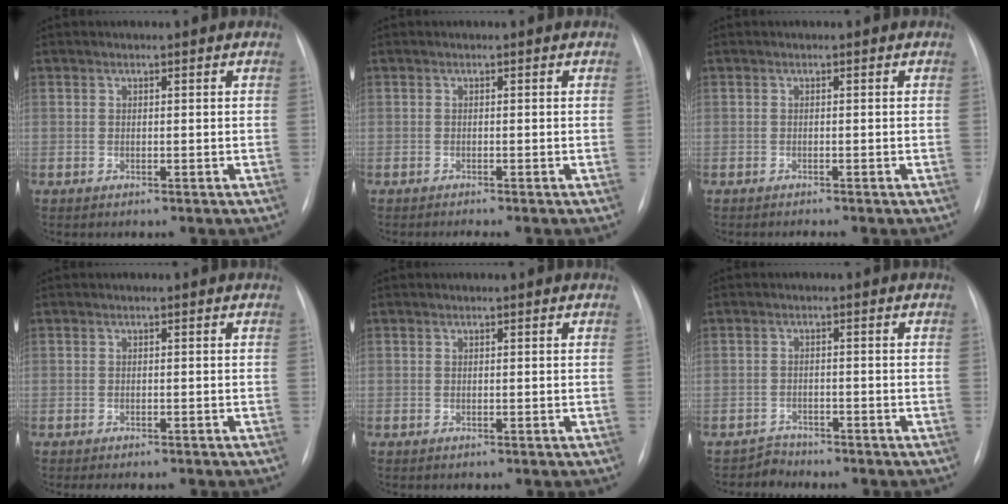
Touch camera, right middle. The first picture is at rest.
{"total": 1.8, "force": [-1.5, -0.3, 1.0], "torque": [-0.010, -0.001, -0.018]}
{"total": 1.0, "force": [-0.9, -0.2, 0.4], "torque": [-0.007, -0.002, -0.011]}
{"total": 3.3, "force": [-2.8, 0.9, 1.5], "torque": [-0.016, -0.004, -0.030]}
{"total": 0.0}
{"total": 2.4, "force": [-1.9, 0.4, -1.3], "torque": [0.028, -0.006, -0.037]}